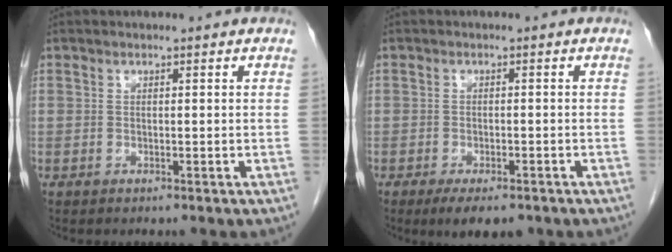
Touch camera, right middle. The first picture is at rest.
{"total": 5.7, "force": [-4.0, 2.0, 3.5], "torque": [-0.048, -0.007, -0.058]}